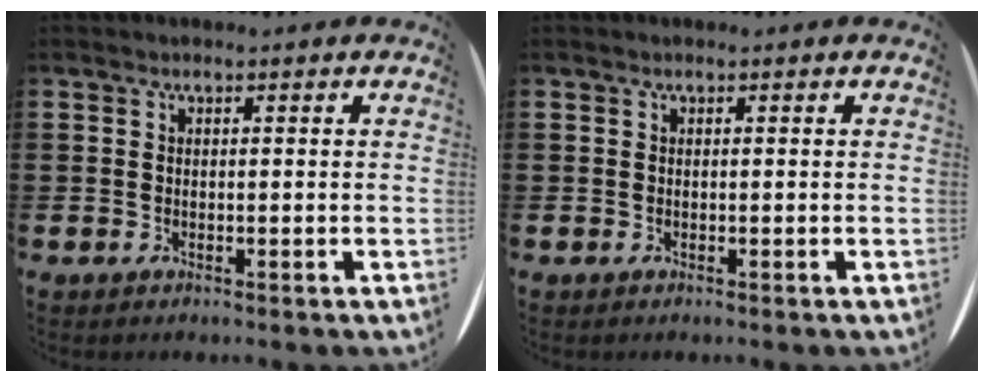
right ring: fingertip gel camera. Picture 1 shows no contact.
{"total": 0.0}